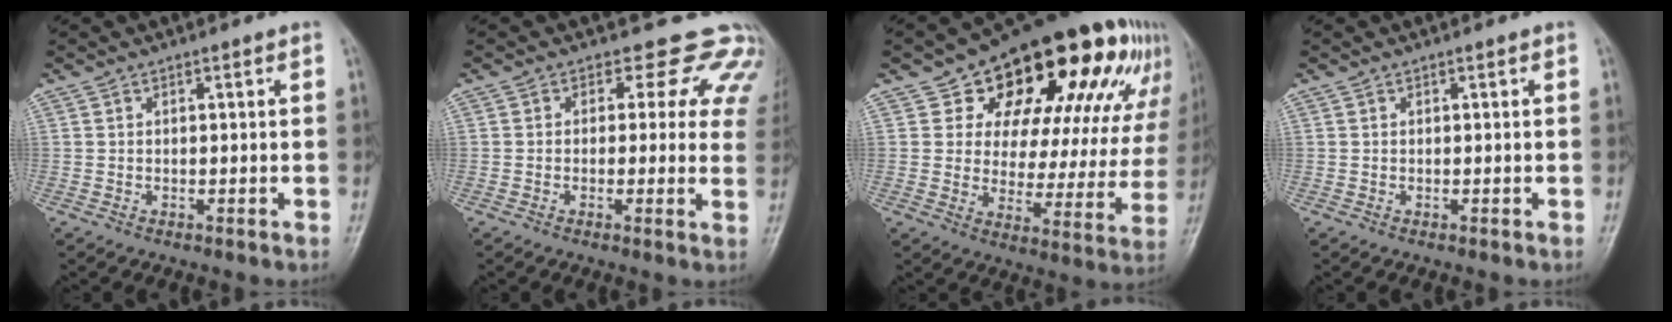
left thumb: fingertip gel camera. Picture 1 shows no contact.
{"total": 10.2, "force": [6.9, 6.6, 3.6], "torque": [0.018, -0.016, 0.049]}
{"total": 26.5, "force": [14.5, 14.5, 16.8], "torque": [-0.190, -0.017, 0.196]}
{"total": 0.0}